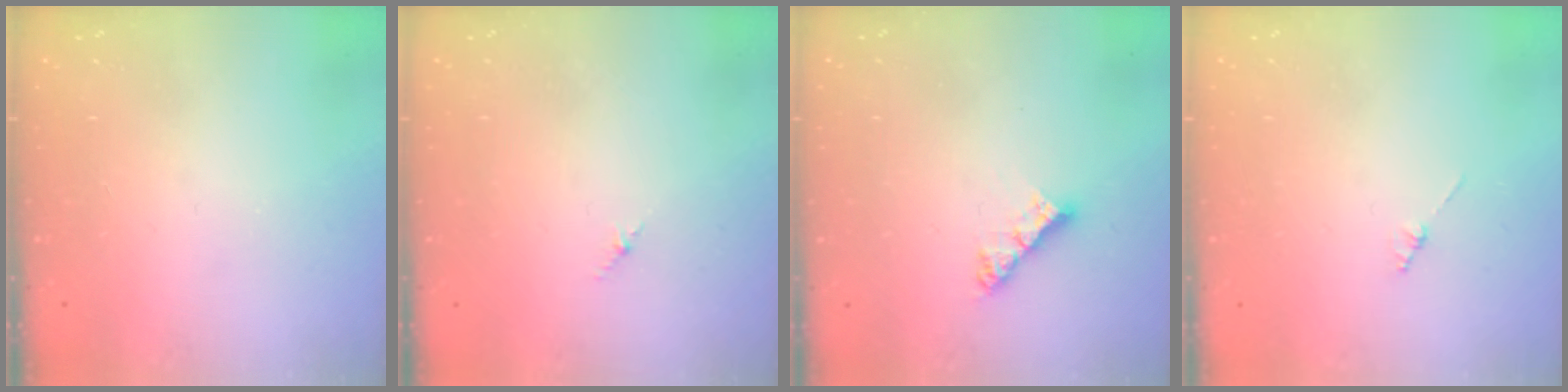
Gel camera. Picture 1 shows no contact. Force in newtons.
{"total": 1.8, "press": 1.7, "slide": 0.6}
{"total": 5.3, "press": 5.3, "slide": 0.6}
{"total": 1.3, "press": 1.3, "slide": 0.3}